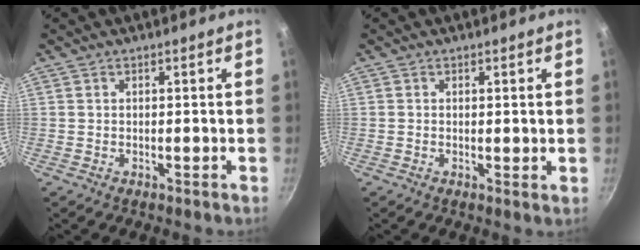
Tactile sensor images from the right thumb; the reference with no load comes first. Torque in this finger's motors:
{"motor_torque": [-0.15, 0.41, -0.49, -0.15, 0.08]}